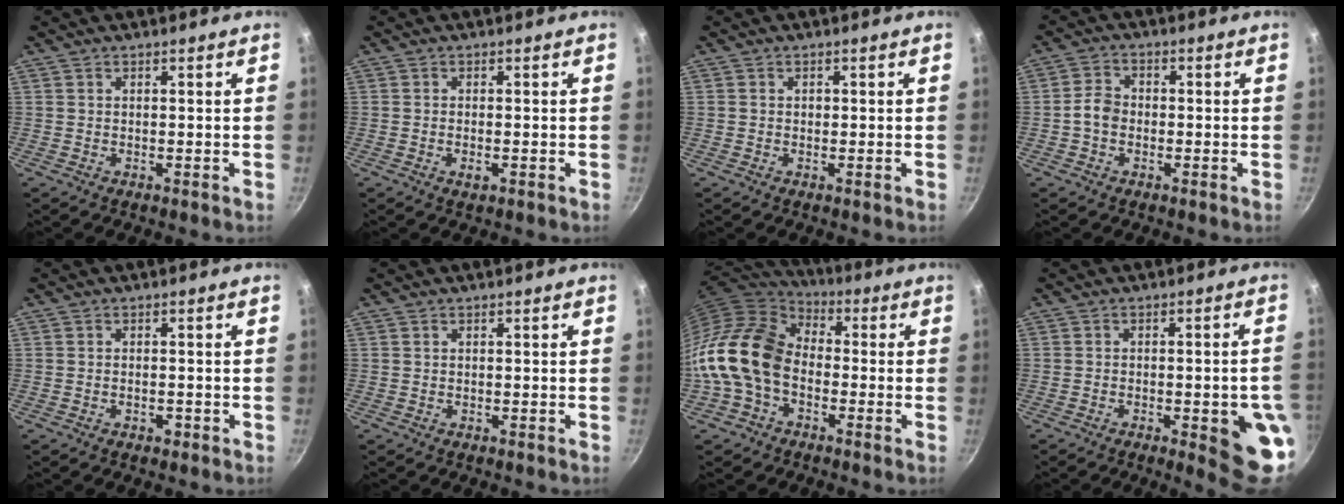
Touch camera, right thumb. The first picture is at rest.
{"total": 1.7, "force": [-0.6, 0.7, 1.4], "torque": [-0.028, -0.001, -0.011]}
{"total": 0.6, "force": [0.0, 0.6, 0.2], "torque": [0.000, 0.003, 0.000]}
{"total": 3.9, "force": [-1.0, 3.0, 2.3], "torque": [-0.034, 0.020, -0.027]}
{"total": 1.4, "force": [-0.7, 0.8, 0.9], "torque": [-0.015, 0.004, -0.010]}
{"total": 0.0}
{"total": 15.8, "force": [-3.6, 11.2, 10.6], "torque": [-0.173, 0.047, -0.093]}
{"total": 11.3, "force": [-3.3, 3.1, 10.3], "torque": [-0.098, 0.014, -0.037]}